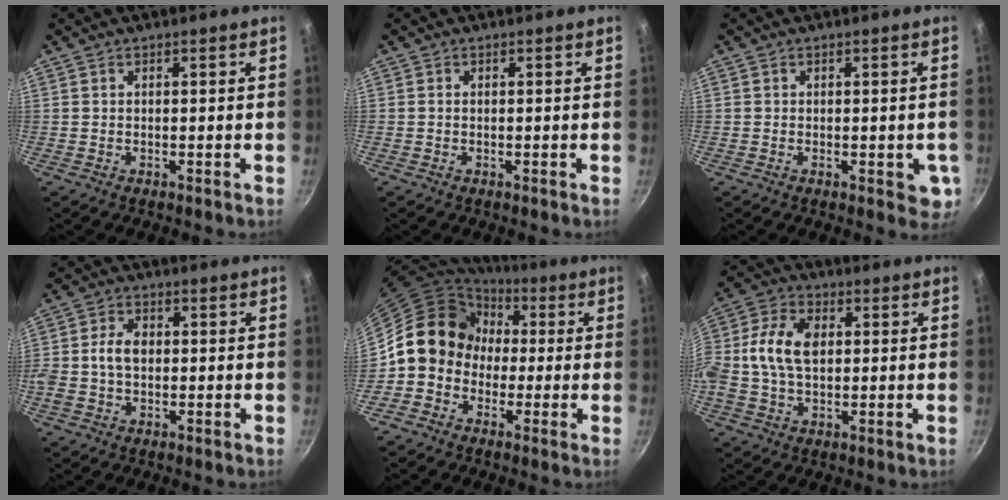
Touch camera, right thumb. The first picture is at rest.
{"total": 0.0}
{"total": 4.7, "force": [-1.0, 2.4, 3.9], "torque": [-0.029, -0.003, -0.014]}
{"total": 7.6, "force": [0.0, 5.4, 5.3], "torque": [-0.093, 0.018, -0.011]}
{"total": 12.8, "force": [-0.4, 11.4, 5.8], "torque": [-0.055, 0.036, -0.026]}
{"total": 11.7, "force": [1.0, 7.7, 8.8], "torque": [-0.164, 0.020, 0.001]}